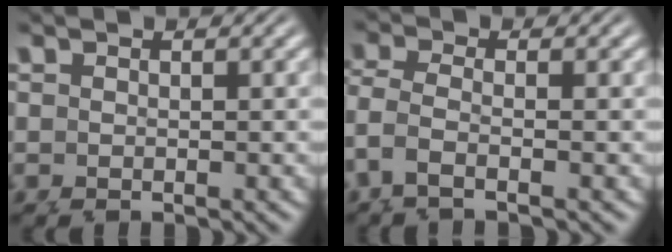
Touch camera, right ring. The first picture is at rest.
{"total": 2.5, "force": [-0.4, 1.5, 1.9], "torque": [-0.063, -0.017, 0.004]}